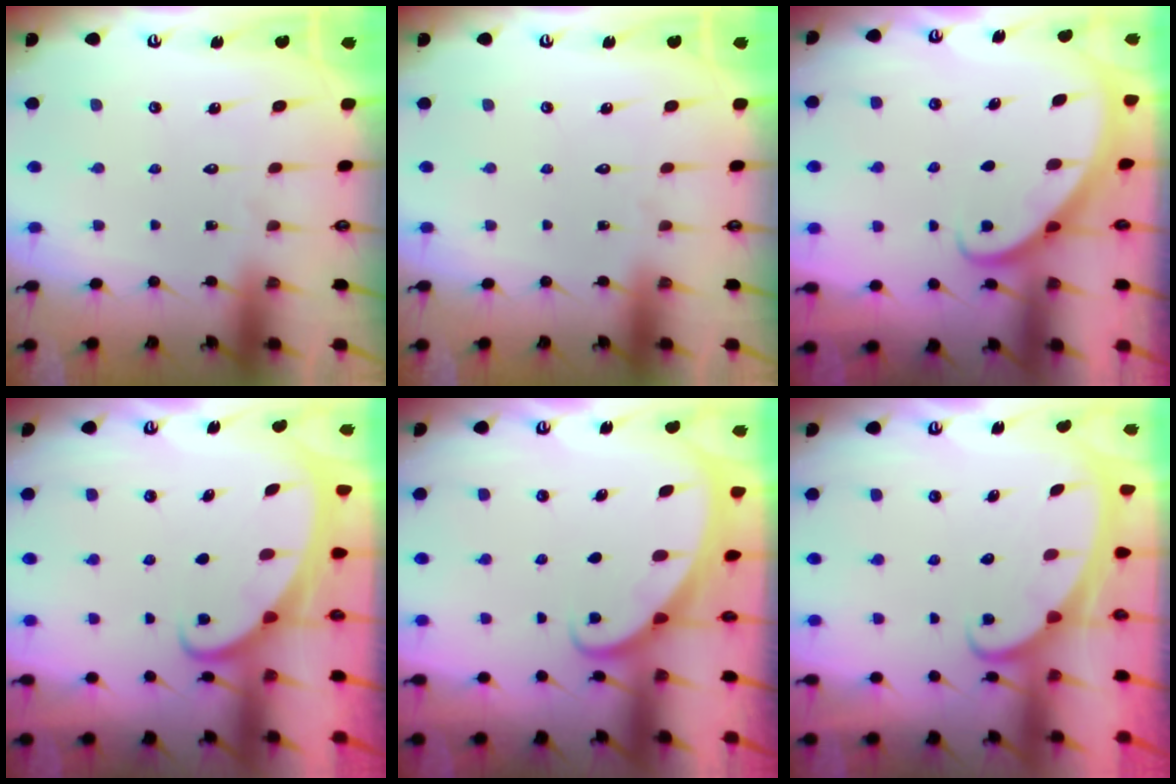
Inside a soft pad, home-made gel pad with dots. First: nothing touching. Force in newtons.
{"total": 0.0}
{"total": 2.9, "press": 2.9, "slide": 0.2}
{"total": 2.1, "press": 2.1, "slide": 0.3}
{"total": 1.5, "press": 1.5, "slide": 0.2}
{"total": 2.3, "press": 2.3, "slide": 0.3}